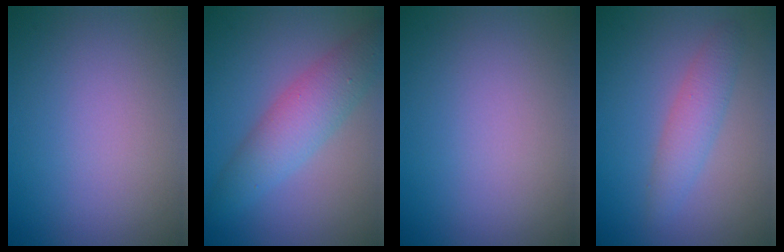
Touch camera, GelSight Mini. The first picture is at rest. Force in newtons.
{"total": 4.6, "press": 4.6, "slide": 0.1}
{"total": 0.0}
{"total": 2.6, "press": 2.6, "slide": 0.1}